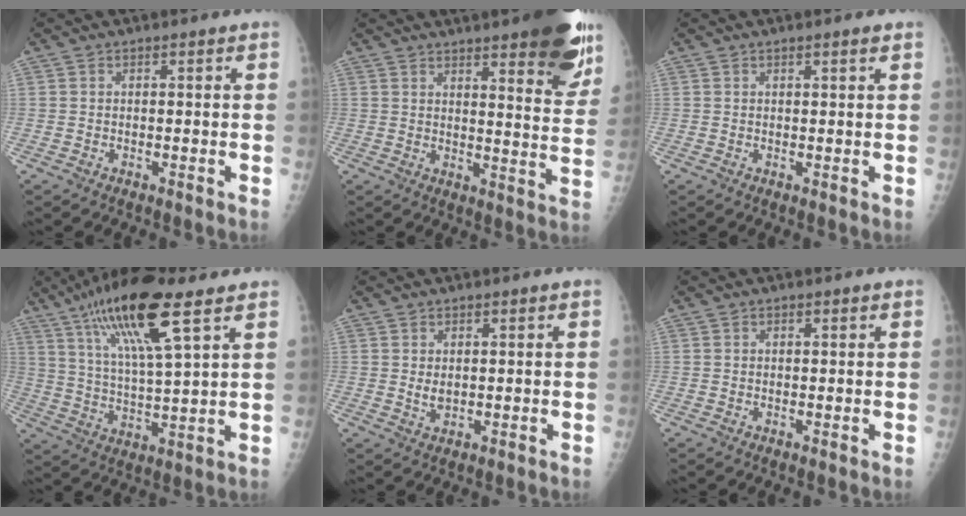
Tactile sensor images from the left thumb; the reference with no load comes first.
{"total": 18.1, "force": [11.7, 4.4, 13.2], "torque": [-0.142, -0.057, 0.145]}
{"total": 1.0, "force": [0.7, 0.0, 0.7], "torque": [-0.009, -0.003, 0.010]}
{"total": 17.6, "force": [9.6, 3.7, 14.2], "torque": [-0.258, -0.027, 0.175]}
{"total": 2.2, "force": [0.4, 1.4, 1.7], "torque": [-0.023, -0.005, 0.012]}
{"total": 0.7, "force": [0.3, 0.3, 0.5], "torque": [-0.004, 0.000, 0.004]}